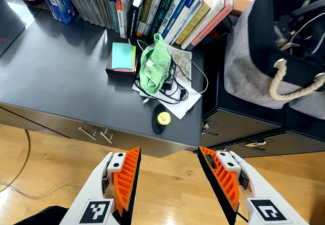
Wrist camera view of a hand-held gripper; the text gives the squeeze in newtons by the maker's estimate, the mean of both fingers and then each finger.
{"total": 0.0}